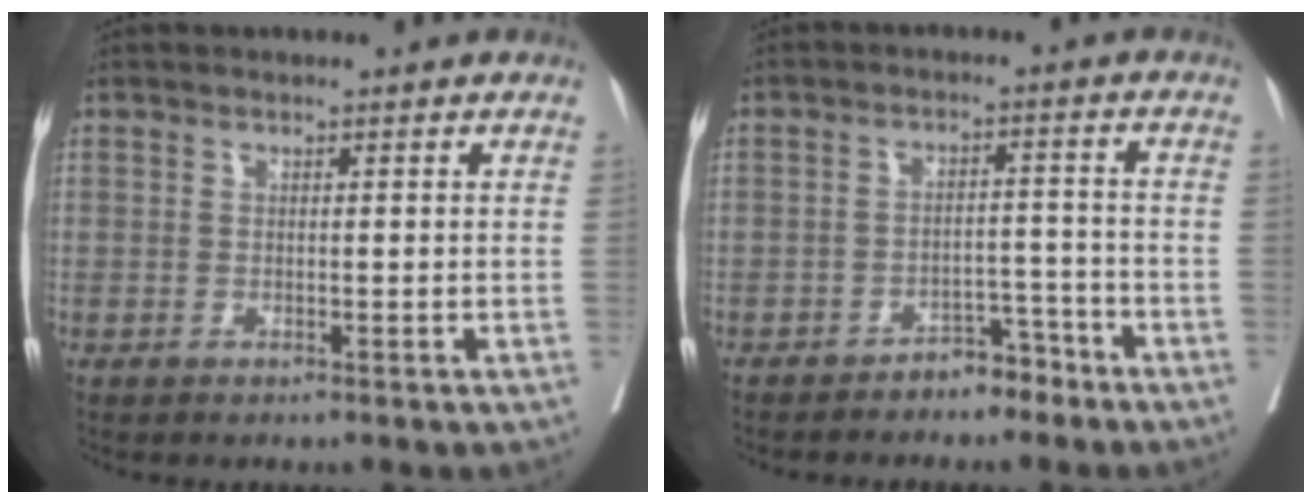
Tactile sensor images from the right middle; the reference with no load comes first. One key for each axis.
{"total": 5.3, "fx": -4.4, "fy": 2.2, "fz": 1.9, "tx": -0.021, "ty": 0.012, "tz": -0.069}